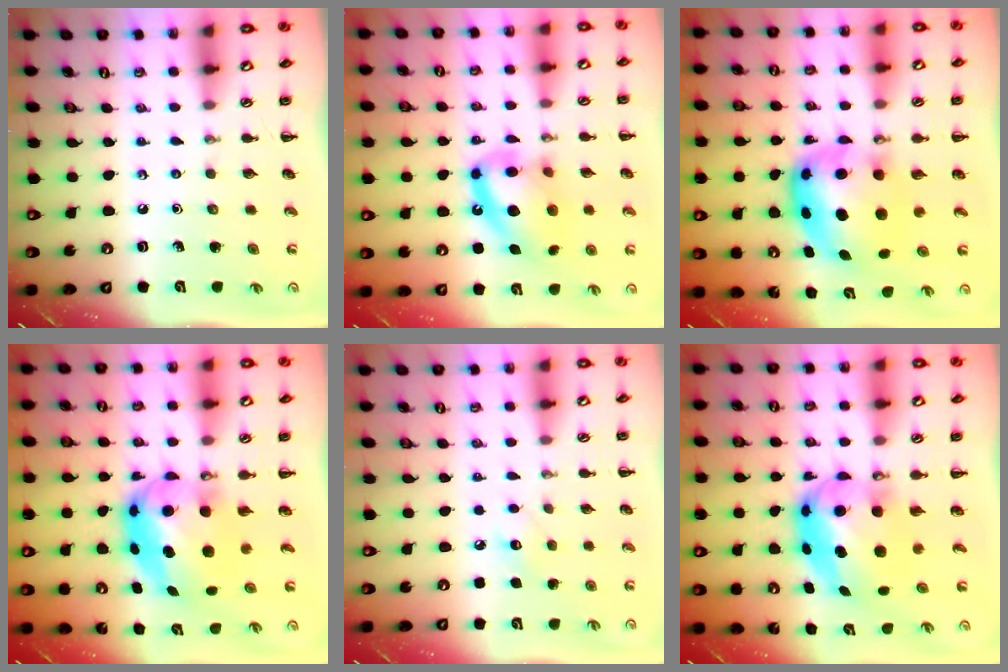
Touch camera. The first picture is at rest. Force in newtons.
{"total": 15.4, "press": 15.1, "slide": 3.2}
{"total": 8.9, "press": 8.6, "slide": 2.2}
{"total": 9.2, "press": 8.8, "slide": 2.5}
{"total": 6.8, "press": 6.6, "slide": 1.7}
{"total": 9.2, "press": 8.8, "slide": 2.5}